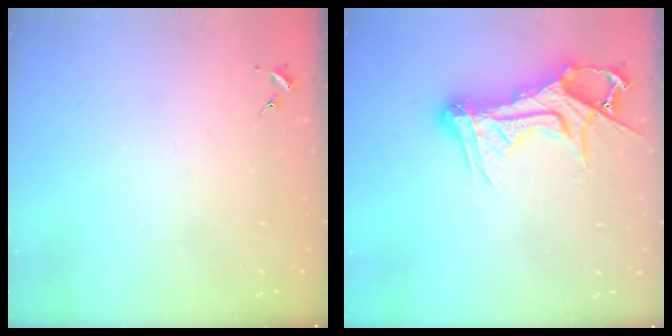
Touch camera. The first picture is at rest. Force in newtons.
{"total": 16.2, "press": 16.2, "slide": 1.4}